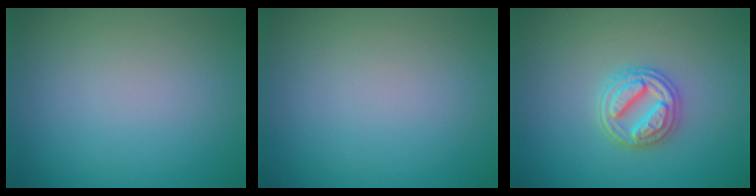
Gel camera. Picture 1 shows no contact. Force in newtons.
{"total": 0.0}
{"total": 3.6, "press": 3.3, "slide": 1.4}